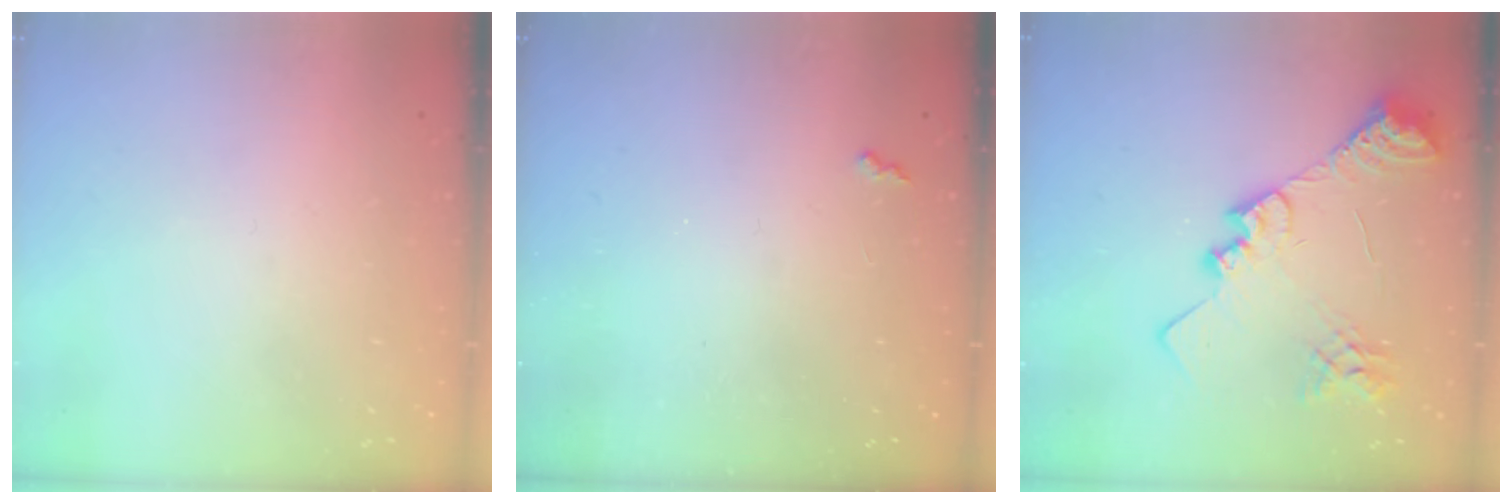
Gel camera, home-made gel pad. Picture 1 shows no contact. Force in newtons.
{"total": 1.9, "press": 1.8, "slide": 0.5}
{"total": 22.6, "press": 22.4, "slide": 3.2}